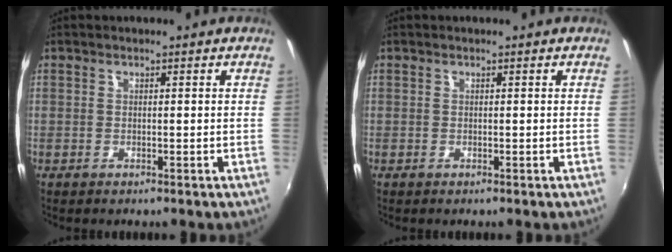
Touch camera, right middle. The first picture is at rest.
{"total": 0.0}